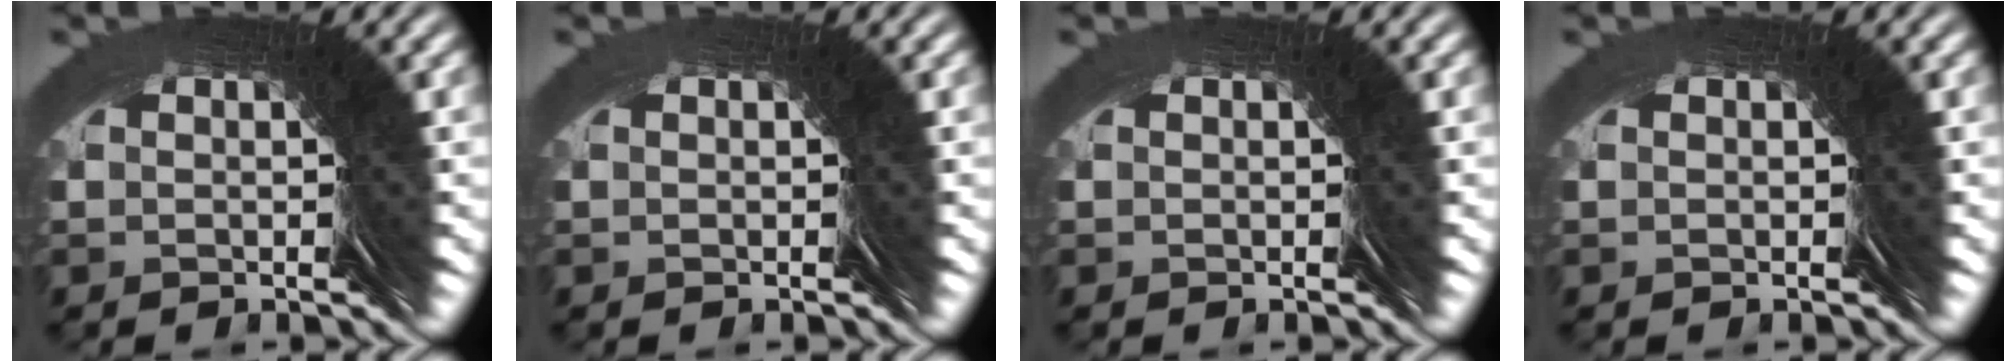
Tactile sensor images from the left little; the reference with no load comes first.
{"total": 0.0}
{"total": 0.0}
{"total": 0.0}